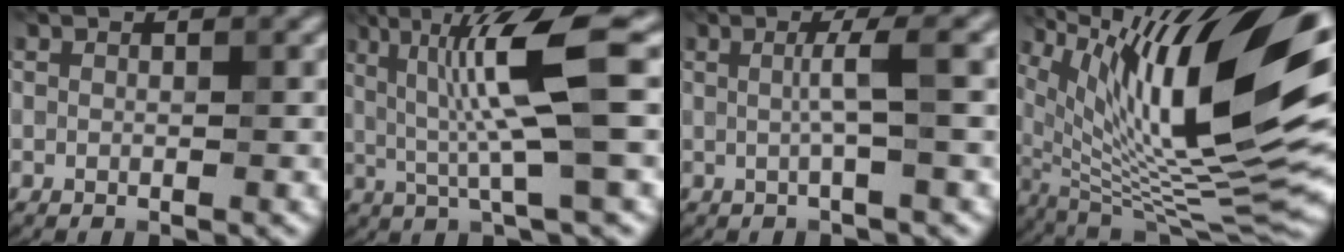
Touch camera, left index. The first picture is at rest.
{"total": 8.3, "force": [1.5, 0.8, 8.2], "torque": [-0.144, 0.004, 0.028]}
{"total": 2.8, "force": [0.3, 0.1, 2.8], "torque": [-0.053, 0.011, 0.001]}
{"total": 18.0, "force": [7.5, 5.8, 15.3], "torque": [-0.245, 0.031, 0.133]}